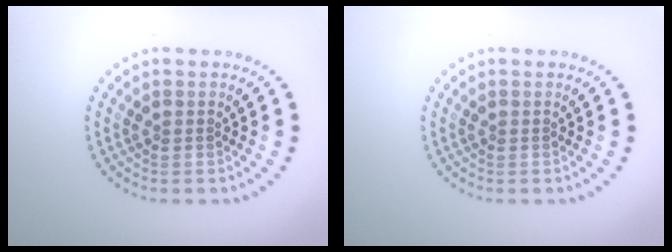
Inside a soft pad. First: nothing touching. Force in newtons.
{"total": 0.0}